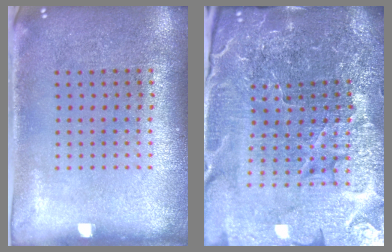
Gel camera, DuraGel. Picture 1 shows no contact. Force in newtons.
{"total": 6.1, "press": 5.4, "slide": 2.7}